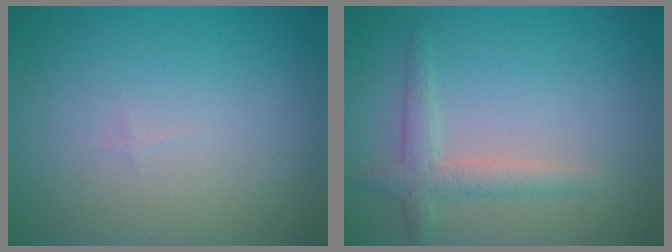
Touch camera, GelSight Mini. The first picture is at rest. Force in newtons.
{"total": 2.3, "press": 2.3, "slide": 0.2}